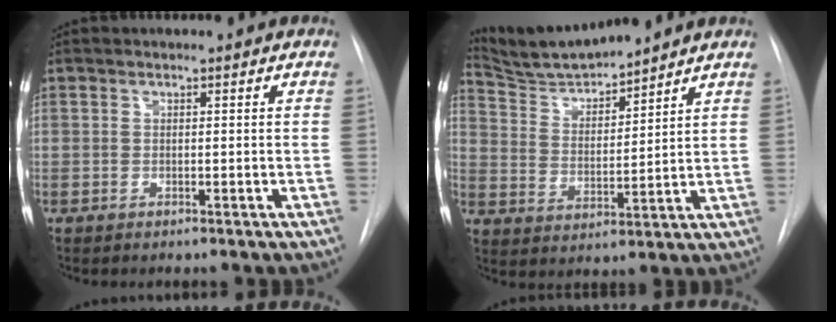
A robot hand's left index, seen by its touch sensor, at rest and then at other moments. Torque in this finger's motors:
{"motor_torque": [0.54, -0.67, -0.03, -0.01]}